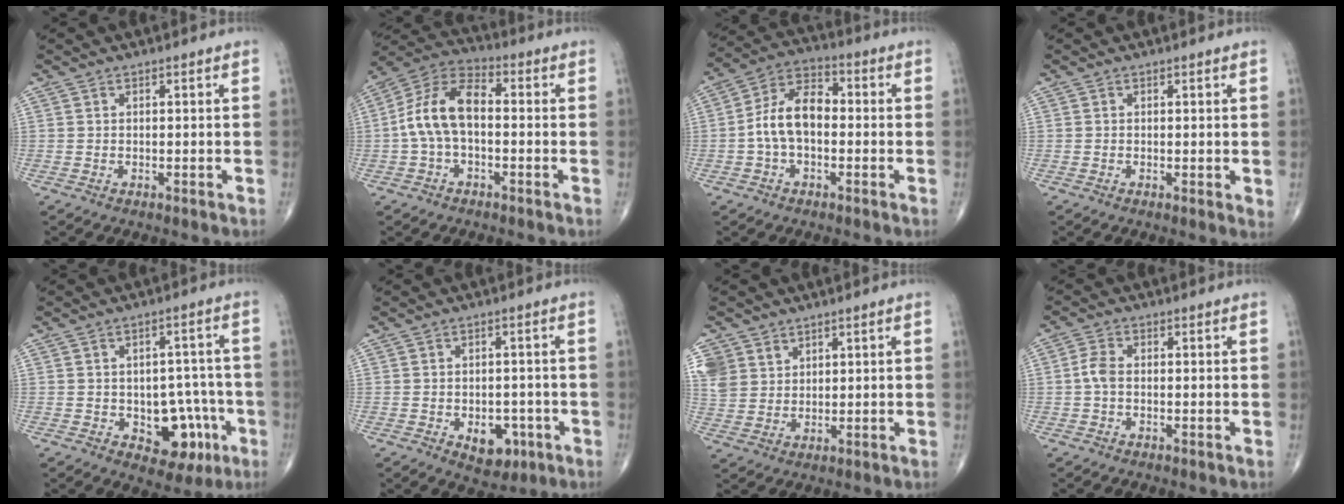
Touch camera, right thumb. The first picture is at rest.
{"total": 11.3, "force": [-0.7, 6.3, 9.4], "torque": [-0.184, 0.038, -0.022]}
{"total": 10.1, "force": [-1.0, 6.1, 8.0], "torque": [-0.141, 0.035, -0.029]}
{"total": 1.5, "force": [0.2, 0.5, 1.4], "torque": [-0.021, -0.007, -0.001]}
{"total": 10.4, "force": [-3.5, 6.8, 7.0], "torque": [-0.046, 0.030, -0.035]}
{"total": 6.4, "force": [-2.4, 4.2, 4.2], "torque": [-0.029, 0.011, -0.023]}
{"total": 8.5, "force": [4.6, 6.7, 2.5], "torque": [-0.046, -0.013, 0.102]}
{"total": 3.0, "force": [-0.3, 1.8, 2.4], "torque": [-0.052, 0.006, -0.013]}